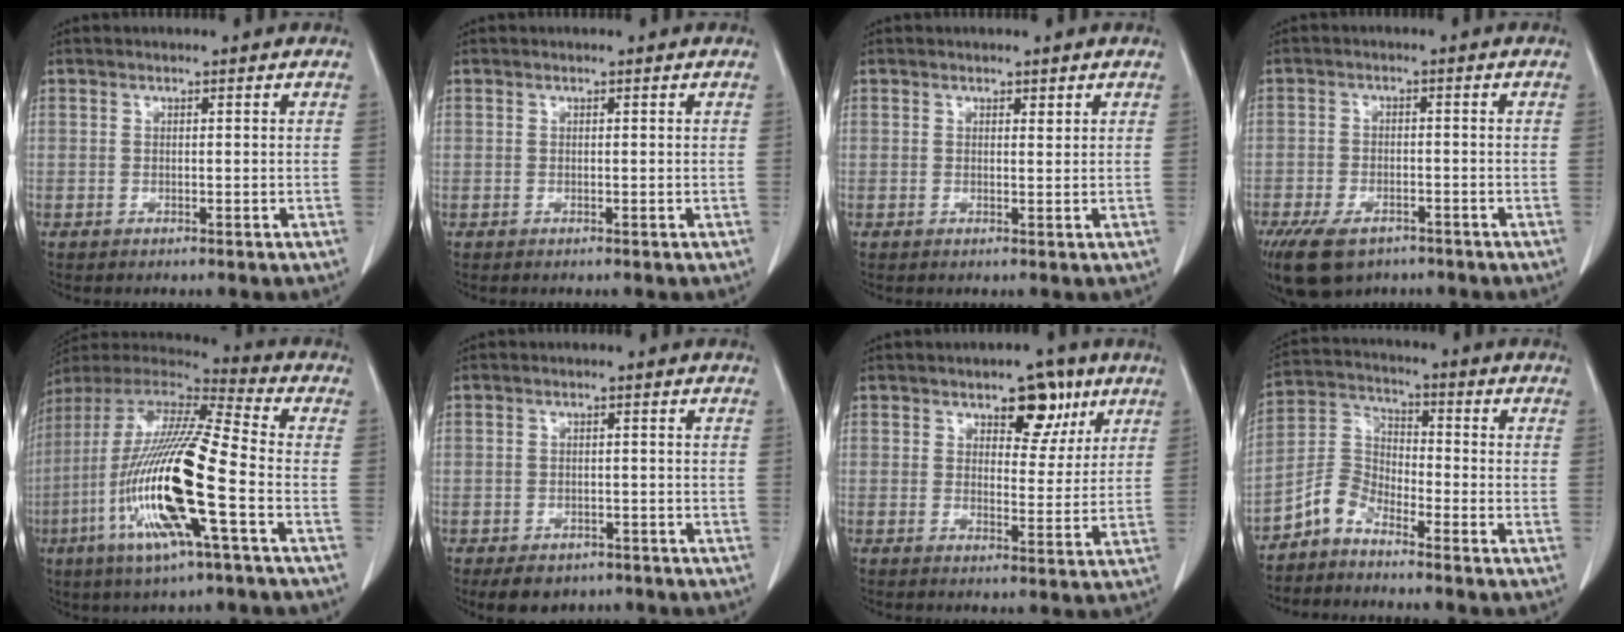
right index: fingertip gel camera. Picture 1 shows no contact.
{"total": 0.0}
{"total": 0.6, "force": [0.5, 0.2, 0.3], "torque": [-0.006, -0.005, 0.006]}
{"total": 10.5, "force": [-7.0, 5.5, 5.4], "torque": [-0.116, -0.007, -0.109]}
{"total": 21.3, "force": [-6.1, 1.8, 20.3], "torque": [-0.433, -0.026, -0.122]}
{"total": 6.0, "force": [-4.3, 3.6, 1.9], "torque": [-0.018, 0.005, -0.057]}
{"total": 6.4, "force": [3.7, 3.4, 4.0], "torque": [-0.045, 0.003, 0.051]}
{"total": 5.3, "force": [-4.4, 2.2, 1.8], "torque": [-0.042, 0.011, -0.101]}